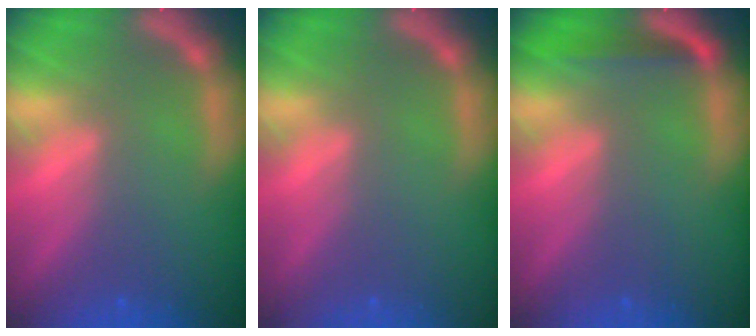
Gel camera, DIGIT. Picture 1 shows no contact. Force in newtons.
{"total": 0.0}
{"total": 2.5}